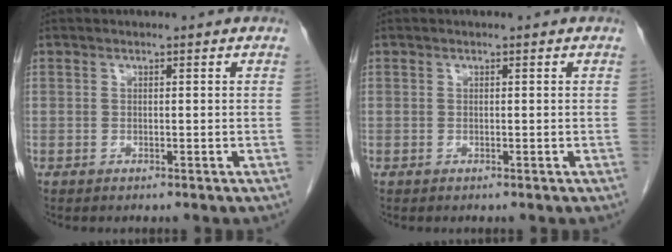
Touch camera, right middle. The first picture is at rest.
{"total": 0.0}